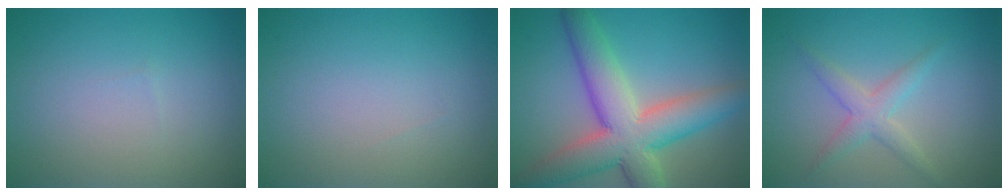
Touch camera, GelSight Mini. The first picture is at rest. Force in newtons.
{"total": 0.0}
{"total": 9.4, "press": 9.4, "slide": 0.5}
{"total": 2.4, "press": 2.4, "slide": 0.1}